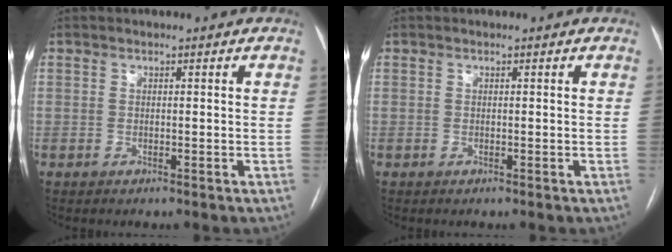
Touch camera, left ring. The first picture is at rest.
{"total": 0.0}